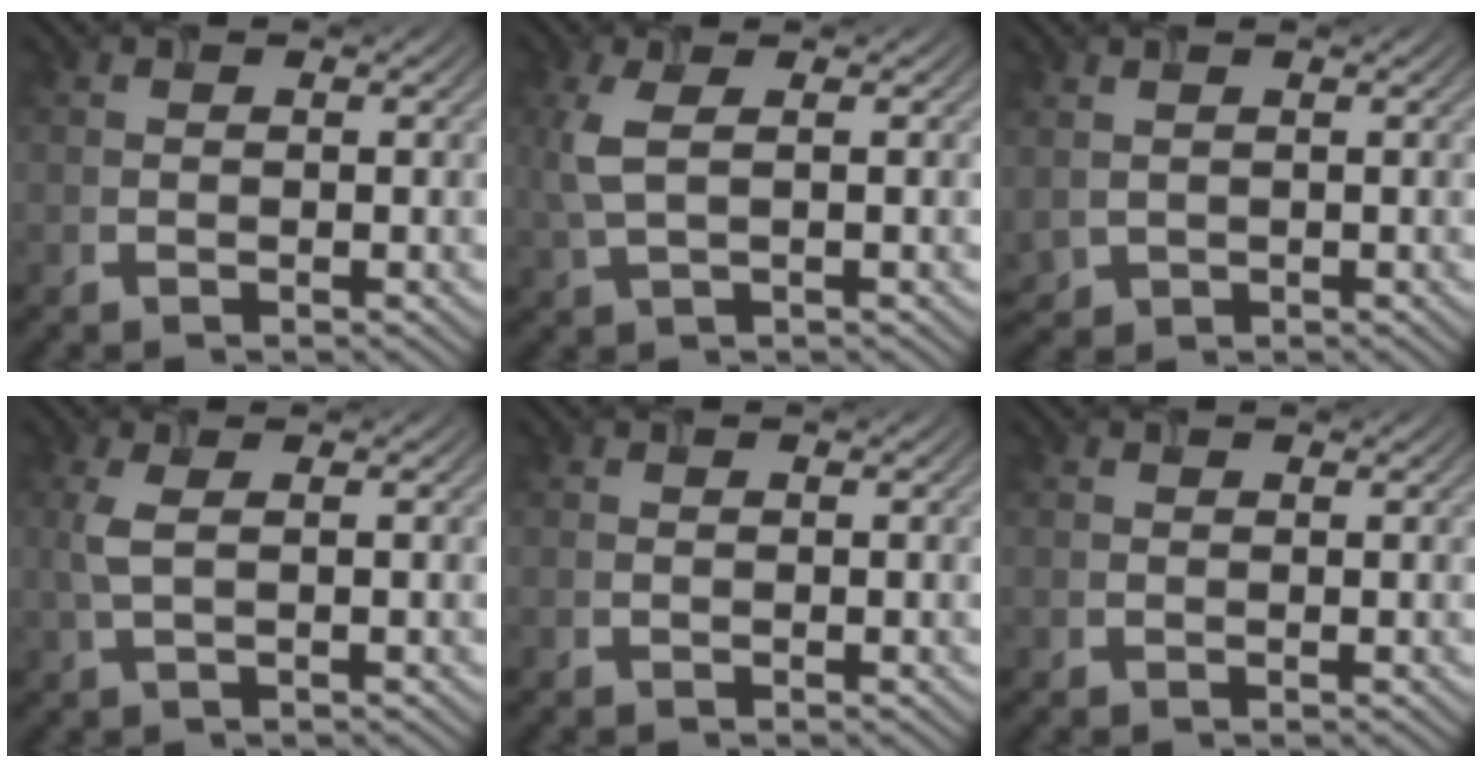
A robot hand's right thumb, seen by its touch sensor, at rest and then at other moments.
{"total": 3.9, "force": [0.8, 1.3, 3.6], "torque": [-0.096, 0.006, 0.015]}
{"total": 1.9, "force": [0.2, 1.6, 1.0], "torque": [-0.036, -0.009, 0.007]}
{"total": 2.6, "force": [0.4, 0.6, 2.5], "torque": [-0.063, 0.006, 0.007]}
{"total": 0.0}
{"total": 0.0}